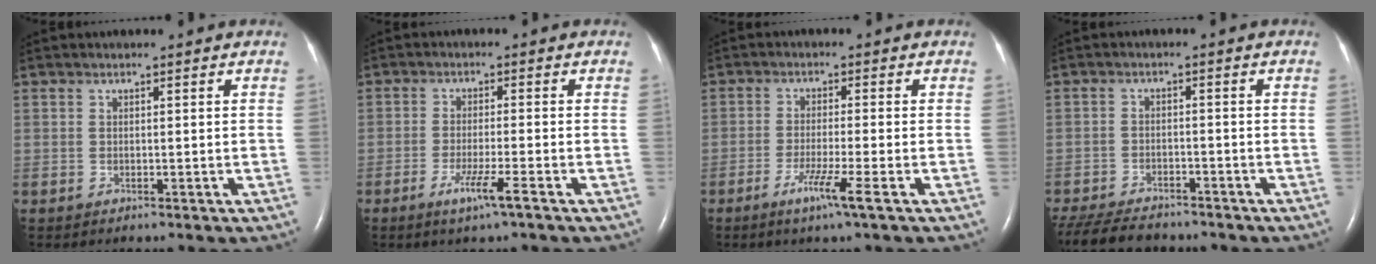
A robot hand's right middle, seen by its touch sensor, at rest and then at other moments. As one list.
[{"total": 4.4, "force": [-2.5, -0.4, 3.6], "torque": [-0.071, -0.011, -0.047]}, {"total": 4.9, "force": [-2.6, -0.8, 4.1], "torque": [-0.079, -0.013, -0.049]}, {"total": 11.0, "force": [-9.5, 3.3, 4.5], "torque": [-0.088, -0.017, -0.149]}]